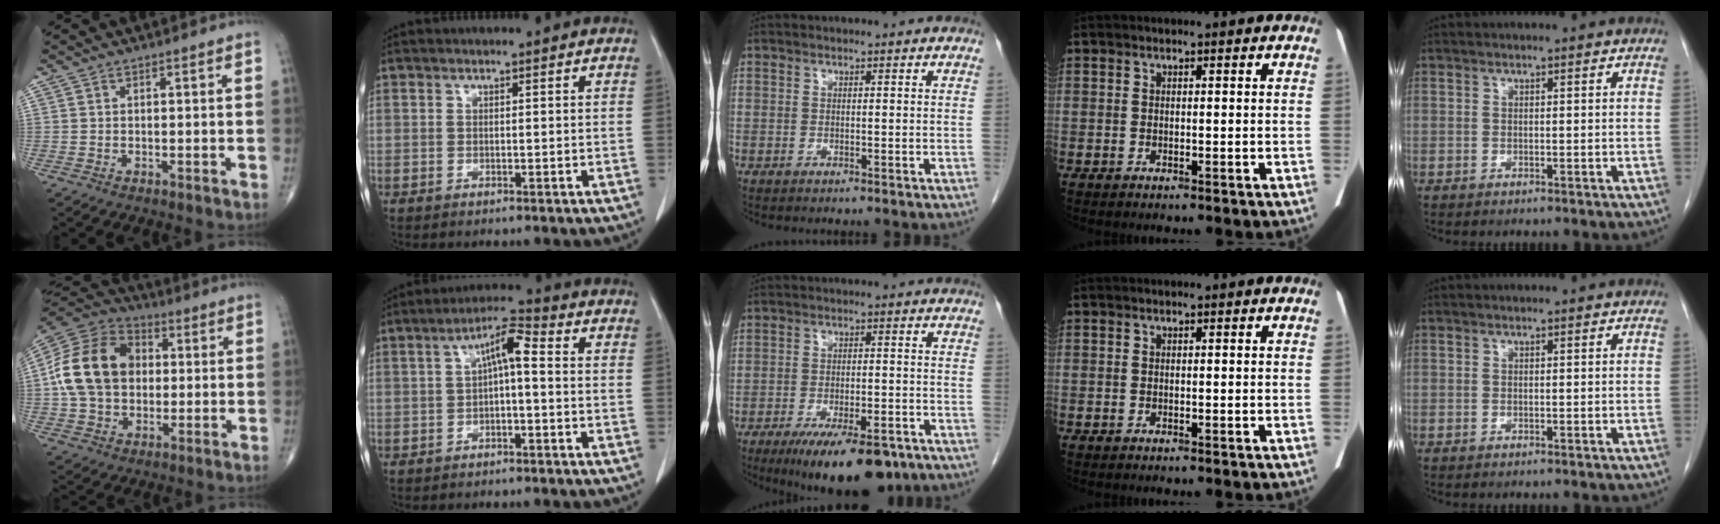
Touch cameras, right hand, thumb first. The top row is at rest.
{"thumb": {"total": 18.0, "force": [1.1, 13.4, 11.9], "torque": [-0.208, 0.024, 0.015]}, "index": {"total": 5.7, "force": [0.3, 1.3, 5.5], "torque": [-0.096, 0.026, 0.003]}, "middle": {"total": 13.2, "force": [-9.3, 3.9, 8.5], "torque": [-0.110, -0.012, -0.138]}}